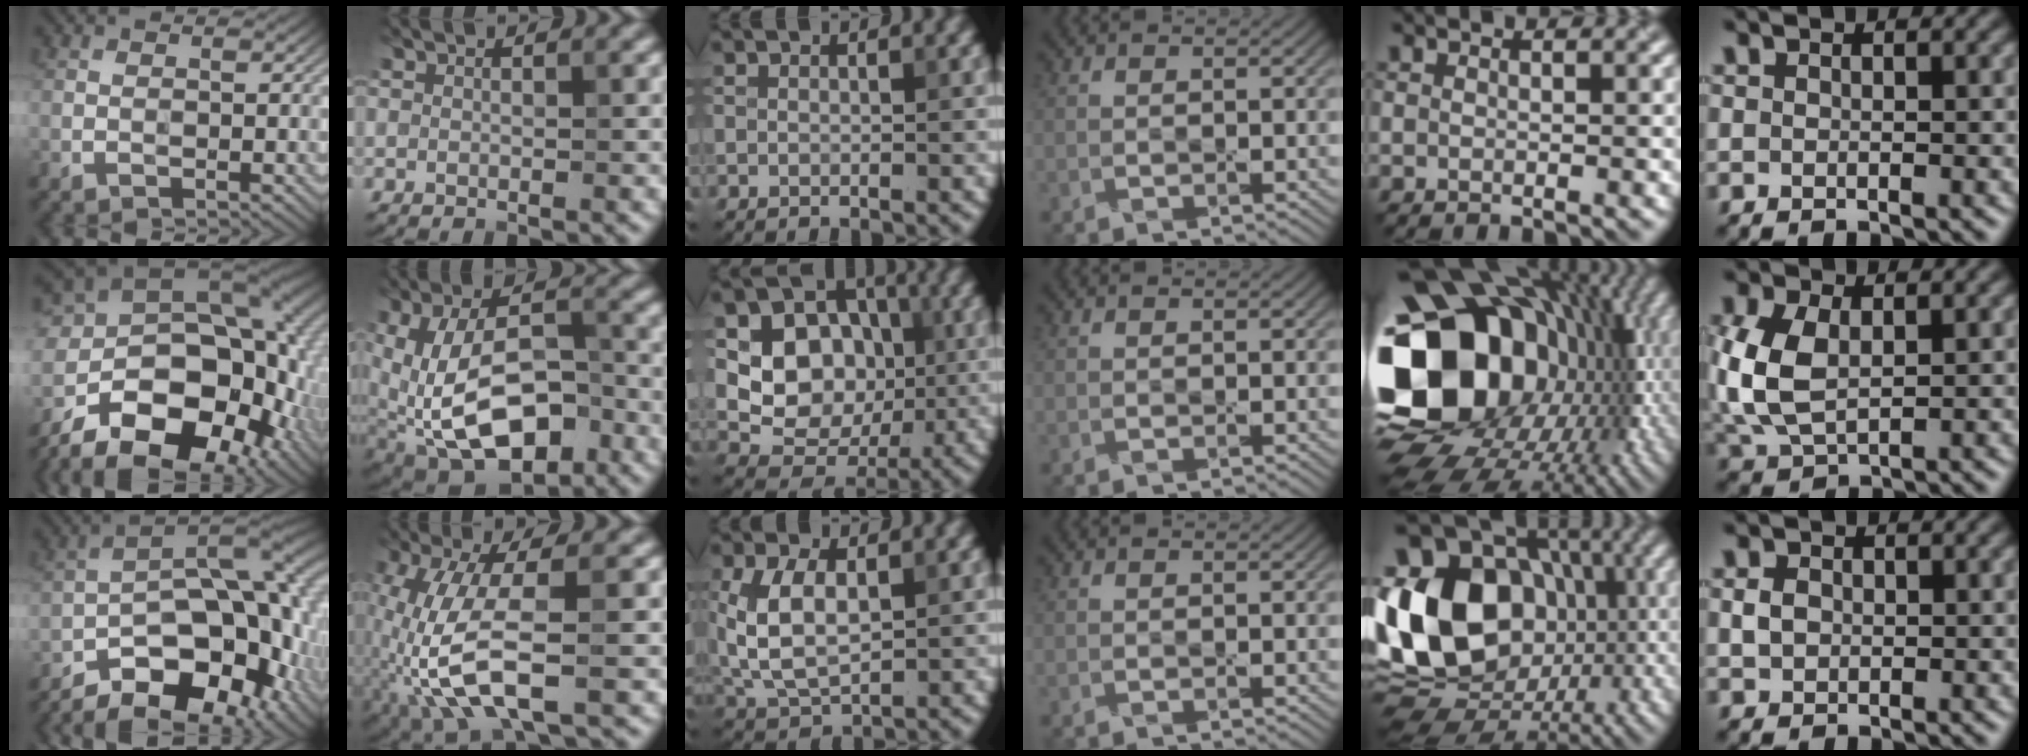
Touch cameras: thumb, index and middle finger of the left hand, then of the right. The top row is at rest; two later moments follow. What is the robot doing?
{"motion": "wipe", "object": "mirror"}